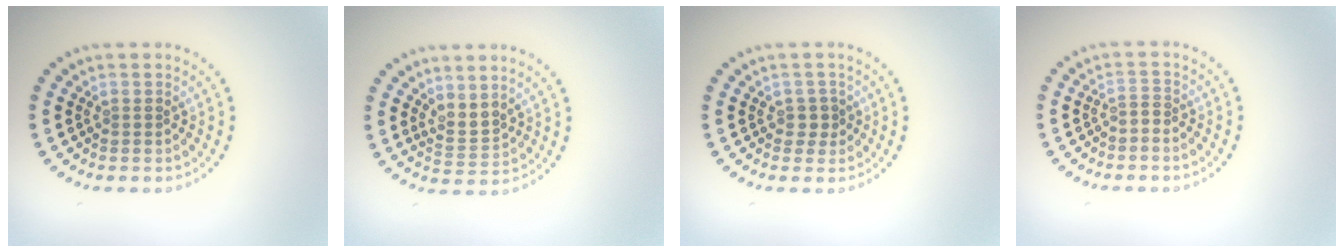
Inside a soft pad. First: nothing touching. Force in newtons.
{"total": 2.0, "press": 1.6, "slide": 1.3}
{"total": 1.3, "press": 1.1, "slide": 0.6}
{"total": 0.7, "press": 0.4, "slide": 0.6}